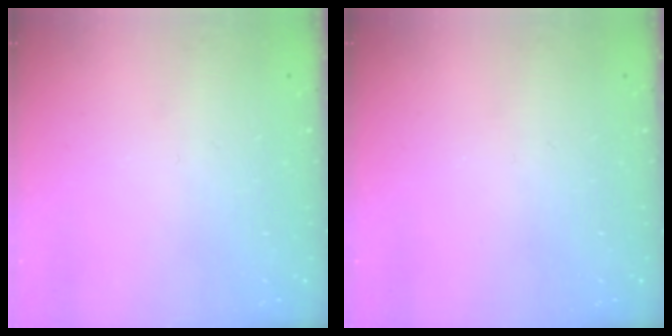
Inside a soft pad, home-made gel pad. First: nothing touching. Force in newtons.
{"total": 0.0}